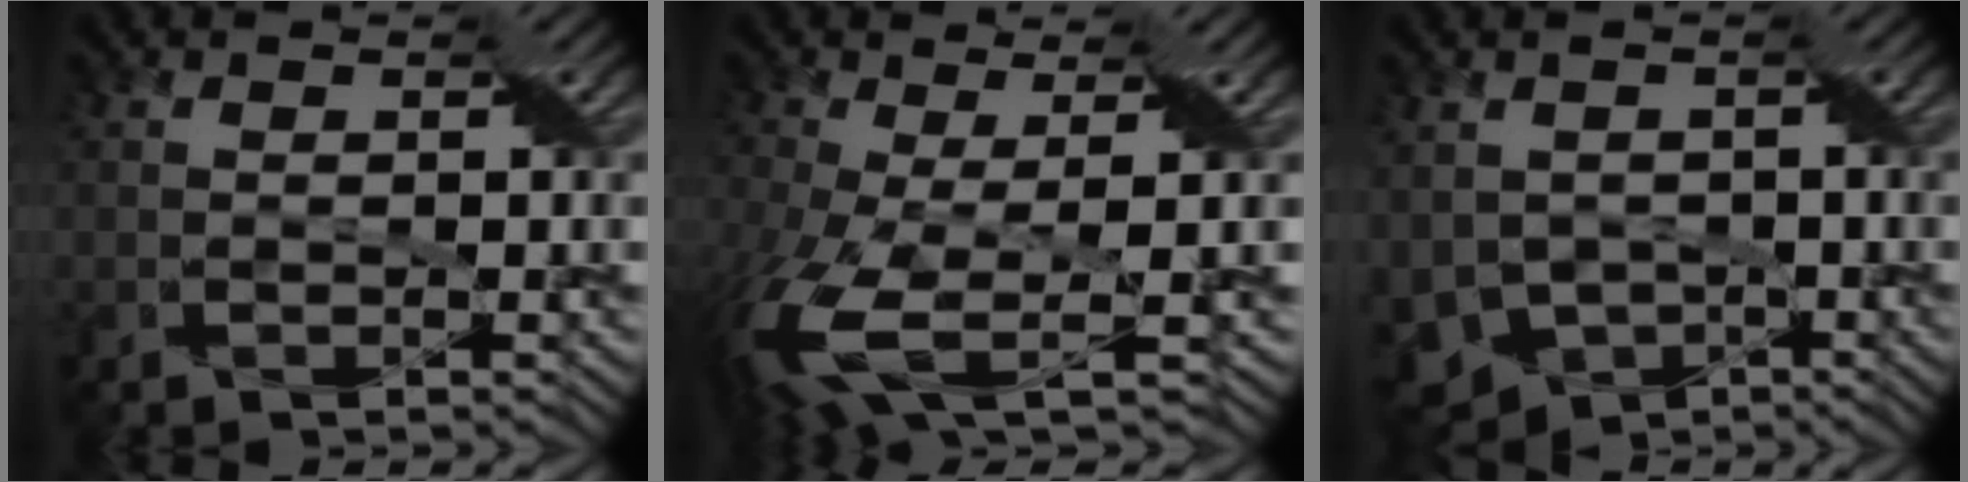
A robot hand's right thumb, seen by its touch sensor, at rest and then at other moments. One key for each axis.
{"total": 10.8, "fx": -3.2, "fy": 3.8, "fz": 9.5, "tx": -0.238, "ty": -0.028, "tz": -0.055}
{"total": 6.7, "fx": -2.3, "fy": 4.9, "fz": 4.0, "tx": -0.099, "ty": -0.018, "tz": -0.043}